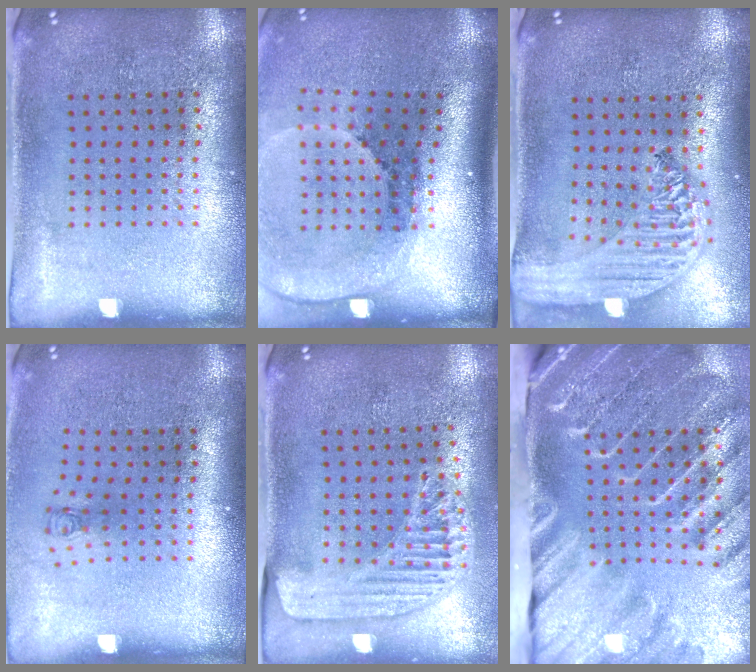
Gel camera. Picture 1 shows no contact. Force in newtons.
{"total": 2.6, "press": 1.8, "slide": 1.9}
{"total": 2.5, "press": 2.1, "slide": 1.3}
{"total": 0.7, "press": 0.4, "slide": 0.6}
{"total": 1.5, "press": 1.5, "slide": 0.3}
{"total": 4.5, "press": 3.4, "slide": 2.8}